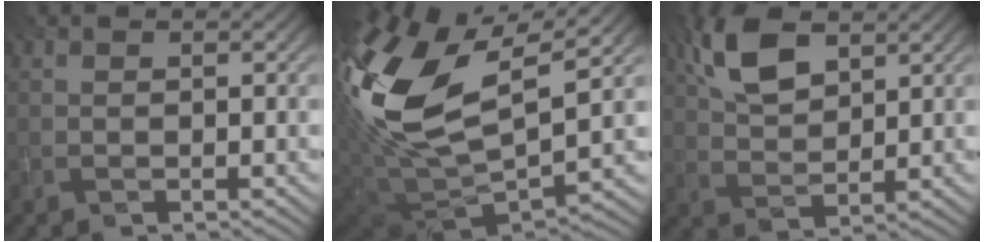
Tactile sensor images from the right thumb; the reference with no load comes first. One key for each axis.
{"total": 18.2, "fx": 5.6, "fy": 9.5, "fz": 14.4, "tx": -0.349, "ty": 0.006, "tz": 0.102}
{"total": 7.4, "fx": 4.0, "fy": 3.6, "fz": 5.2, "tx": -0.122, "ty": 0.007, "tz": 0.080}